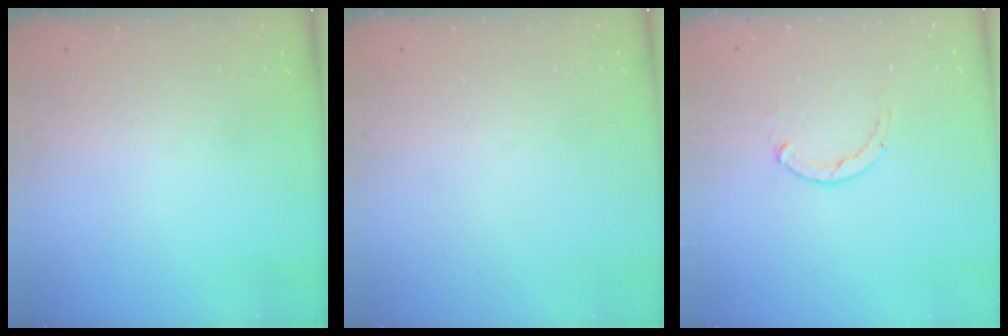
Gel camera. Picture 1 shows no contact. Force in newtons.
{"total": 0.0}
{"total": 1.8, "press": 1.7, "slide": 0.5}